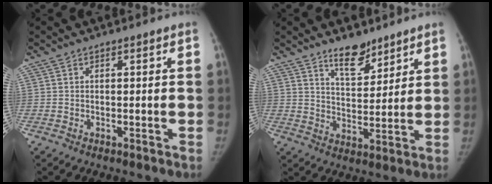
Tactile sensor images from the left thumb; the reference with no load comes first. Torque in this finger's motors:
{"motor_torque": [0.58, -0.27, 0.58, -0.69, 0.15]}